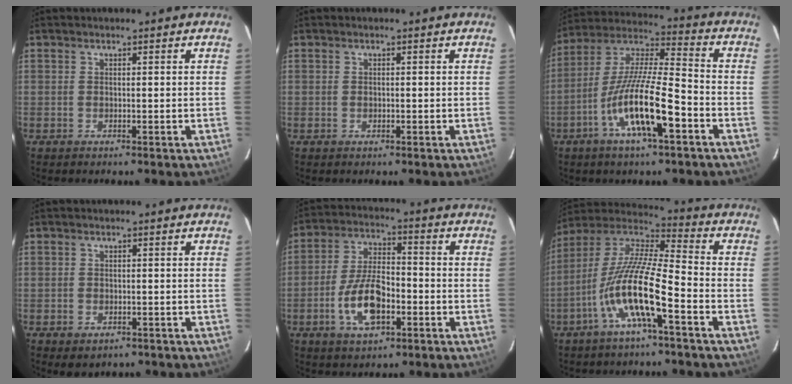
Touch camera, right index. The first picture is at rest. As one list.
[{"total": 0.6, "force": [-0.1, 0.6, 0.1], "torque": [-0.001, 0.000, 0.000]}, {"total": 15.5, "force": [-6.7, 2.9, 13.6], "torque": [-0.265, -0.011, -0.129]}, {"total": 3.5, "force": [-2.1, 2.4, 1.6], "torque": [-0.034, -0.009, -0.024]}, {"total": 11.4, "force": [-4.3, 5.3, 9.1], "torque": [-0.186, 0.005, -0.072]}, {"total": 14.8, "force": [-6.5, 2.1, 13.1], "torque": [-0.248, -0.009, -0.129]}]